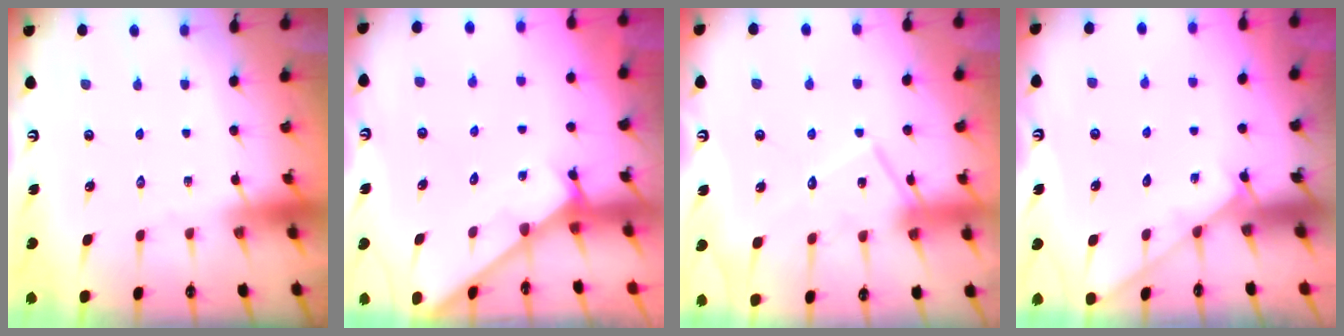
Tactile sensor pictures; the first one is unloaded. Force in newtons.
{"total": 2.7, "press": 2.7, "slide": 0.2}
{"total": 13.9, "press": 13.9, "slide": 1.2}
{"total": 2.0, "press": 1.9, "slide": 0.4}